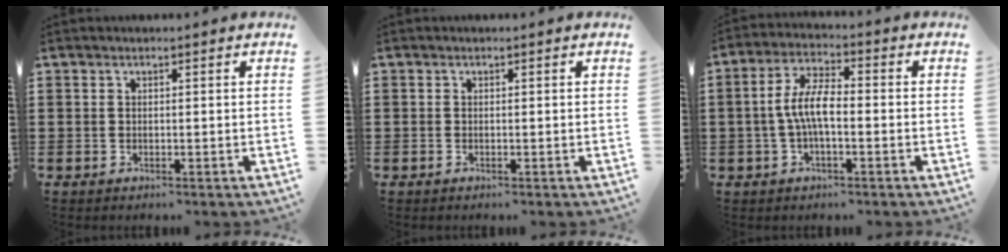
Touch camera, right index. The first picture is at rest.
{"total": 0.0}
{"total": 6.6, "force": [-0.9, 2.2, 6.1], "torque": [-0.137, -0.004, -0.023]}